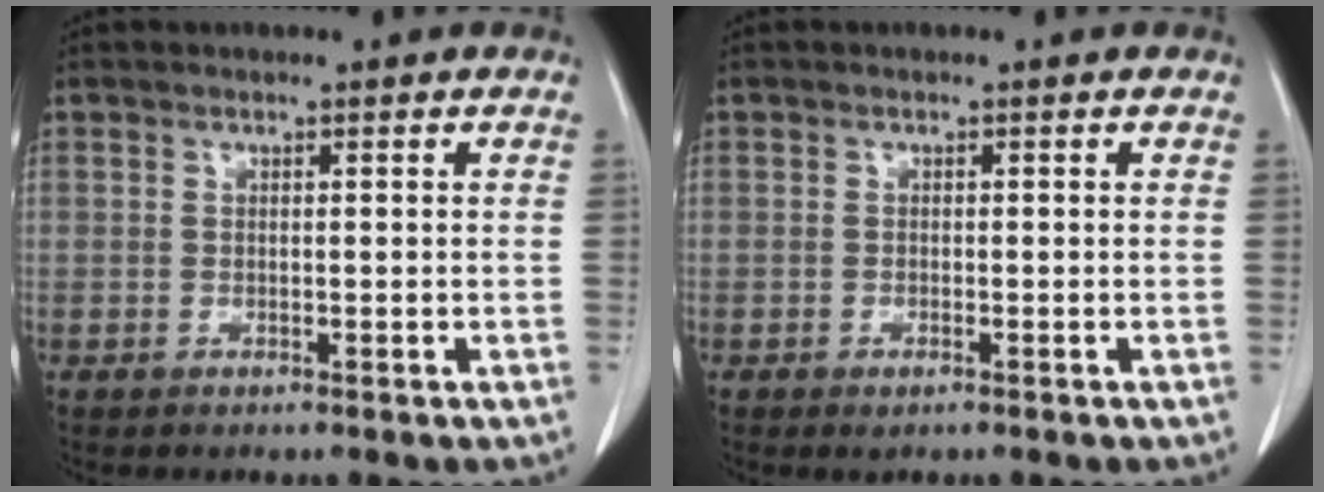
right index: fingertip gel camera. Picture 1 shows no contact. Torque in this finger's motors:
{"motor_torque": [0.27, -0.24, 0.04, 0.01]}